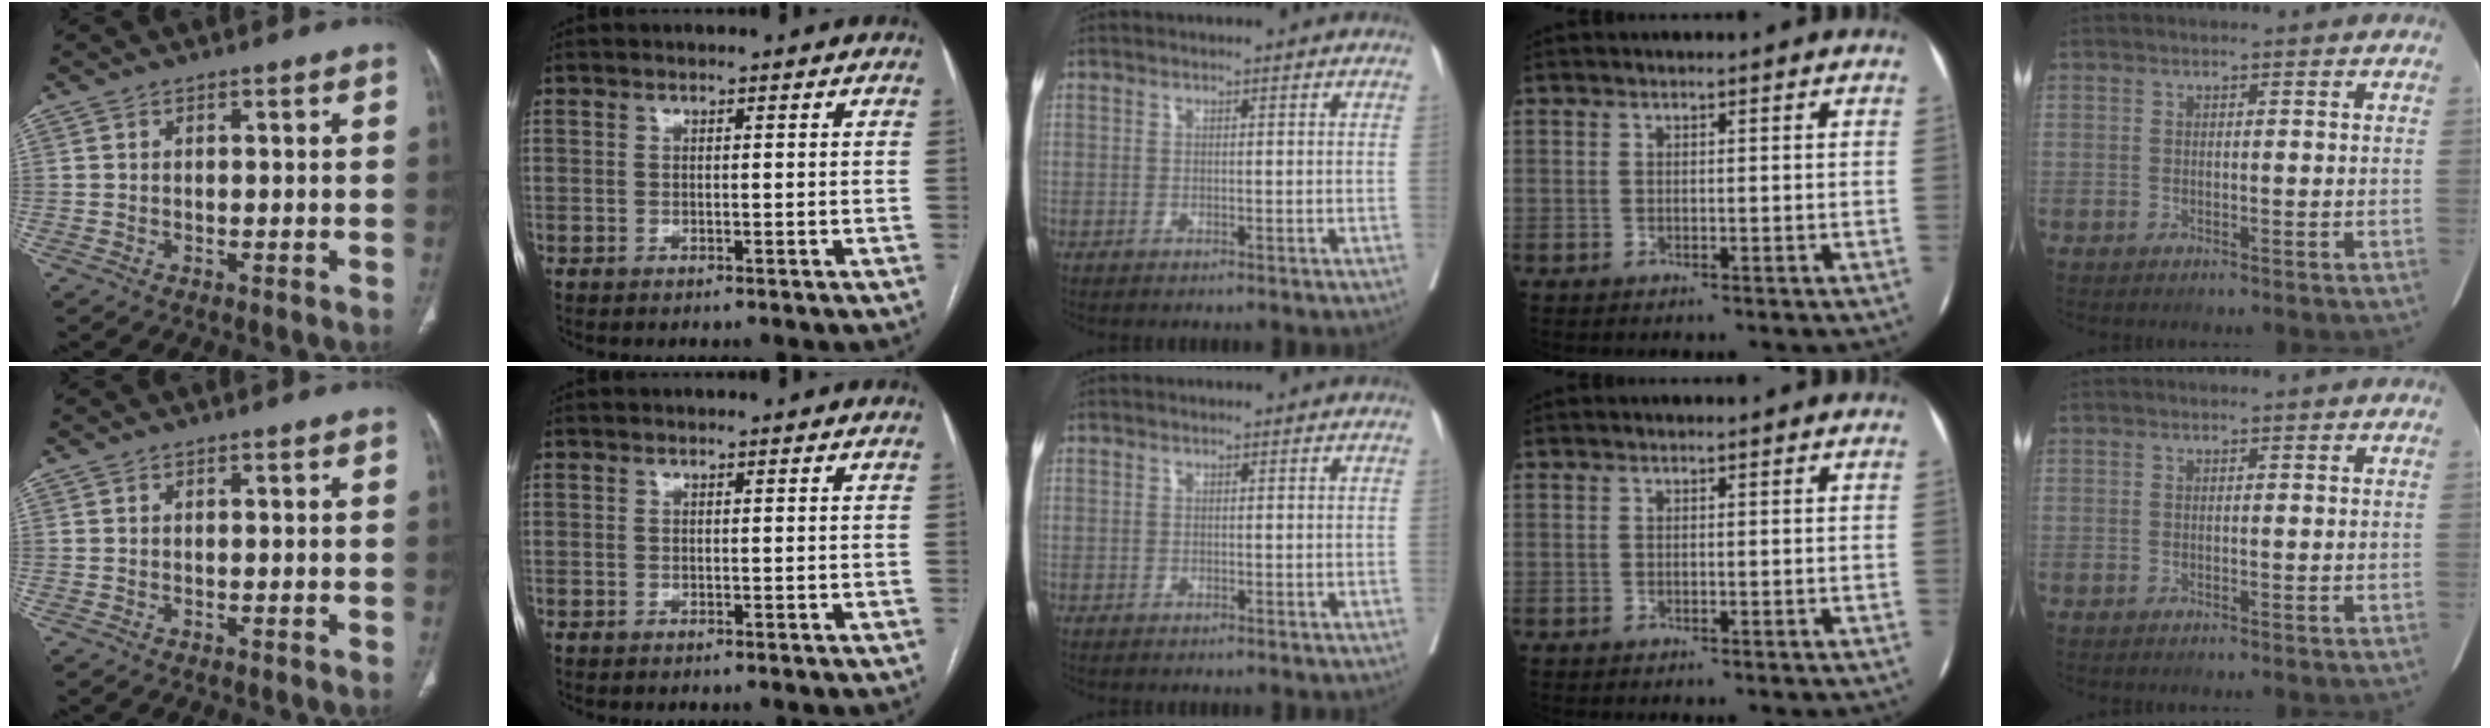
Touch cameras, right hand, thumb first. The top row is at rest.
{}